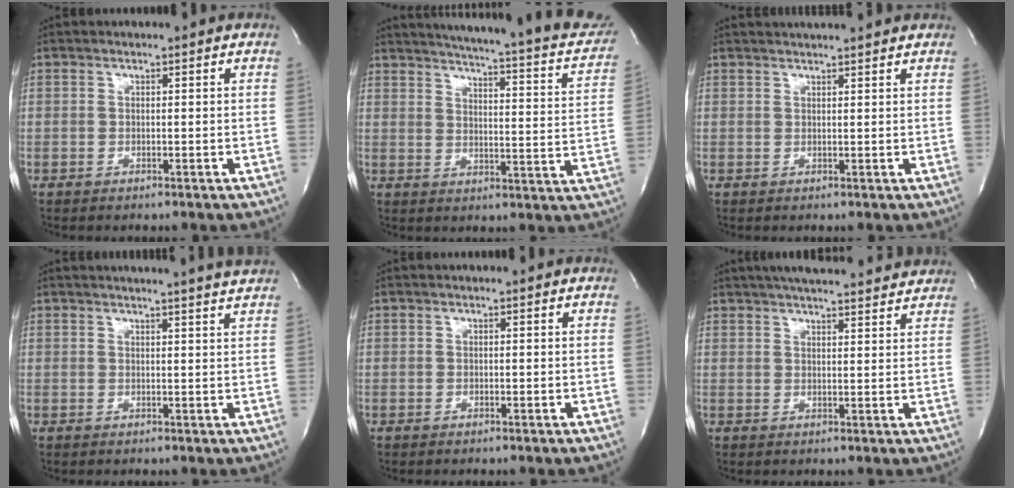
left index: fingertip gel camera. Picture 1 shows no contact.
{"total": 25.2, "force": [22.1, 3.2, 11.8], "torque": [-0.169, -0.055, 0.255]}
{"total": 7.2, "force": [6.7, 0.3, 2.8], "torque": [-0.044, 0.028, 0.081]}
{"total": 6.7, "force": [6.2, -1.3, 2.3], "torque": [-0.031, -0.008, 0.060]}
{"total": 0.0}
{"total": 15.5, "force": [14.0, 2.2, 6.4], "torque": [-0.102, 0.035, 0.186]}